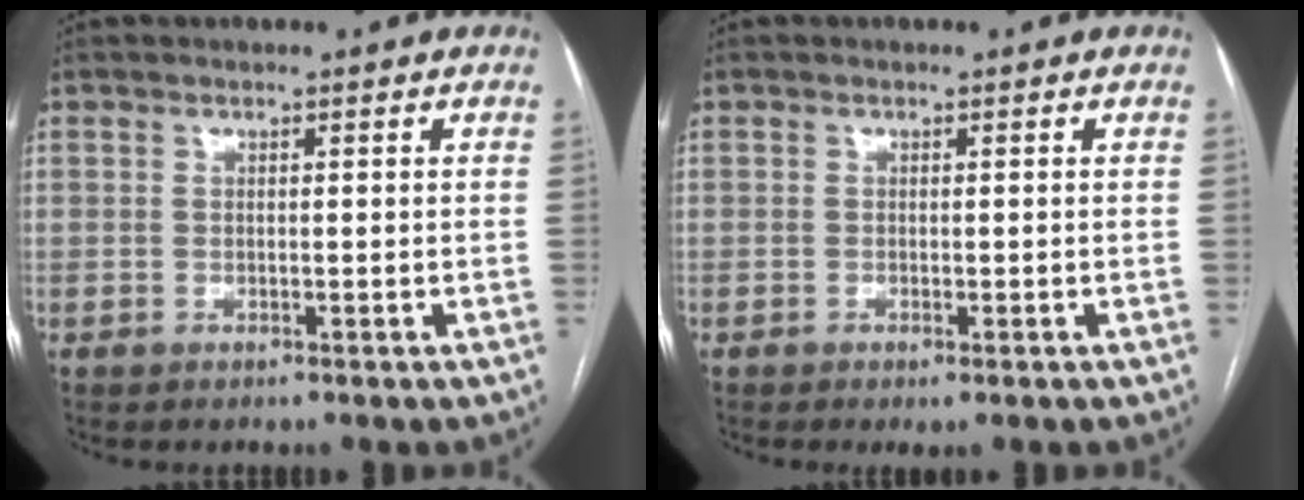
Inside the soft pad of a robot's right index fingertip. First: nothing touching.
{"total": 1.2, "force": [-0.7, 0.2, 1.0], "torque": [-0.015, -0.003, -0.009]}